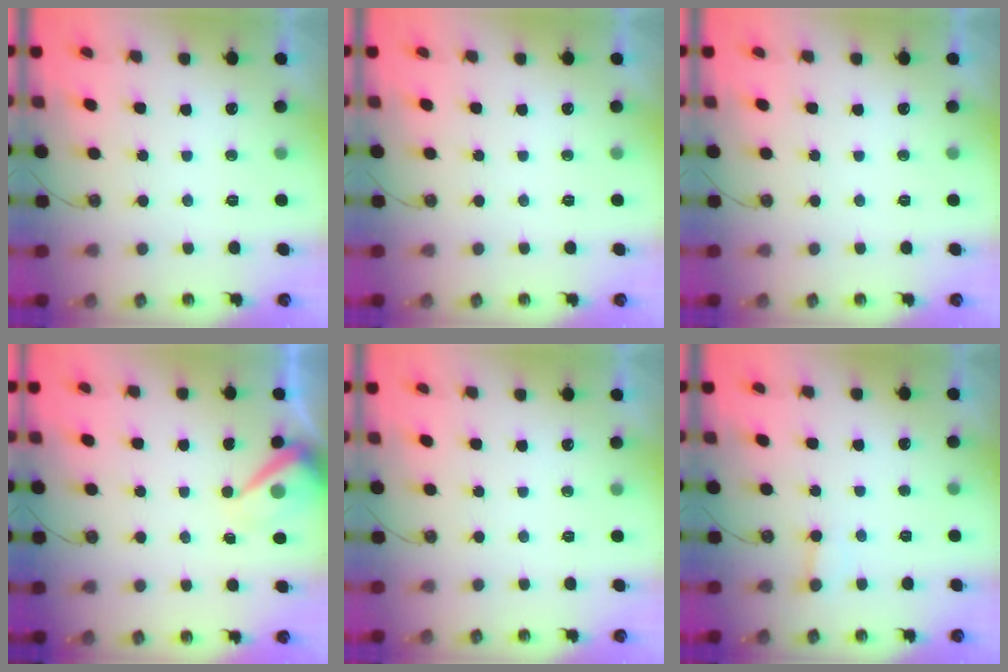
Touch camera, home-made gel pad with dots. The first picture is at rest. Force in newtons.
{"total": 0.0}
{"total": 0.0}
{"total": 7.4, "press": 7.3, "slide": 1.0}
{"total": 0.0}
{"total": 3.0, "press": 3.0, "slide": 0.2}